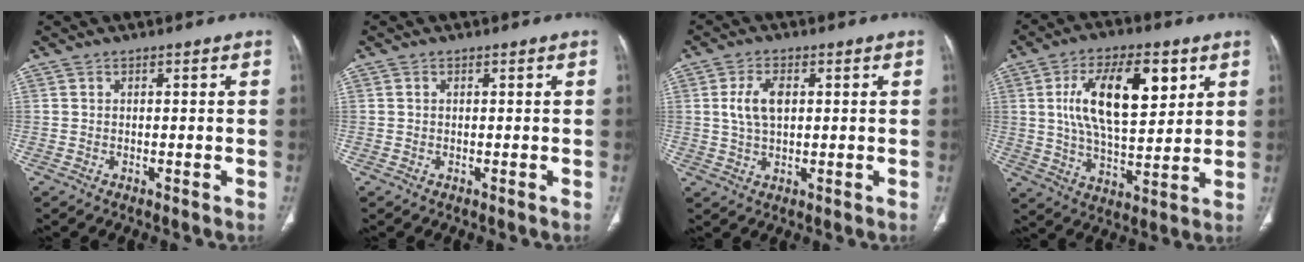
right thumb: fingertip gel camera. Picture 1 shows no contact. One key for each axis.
{"total": 0.0}
{"total": 6.0, "fx": 1.2, "fy": 3.4, "fz": 4.8, "tx": -0.097, "ty": 0.003, "tz": 0.023}
{"total": 17.5, "fx": 5.6, "fy": 8.1, "fz": 14.5, "tx": -0.222, "ty": -0.016, "tz": 0.102}